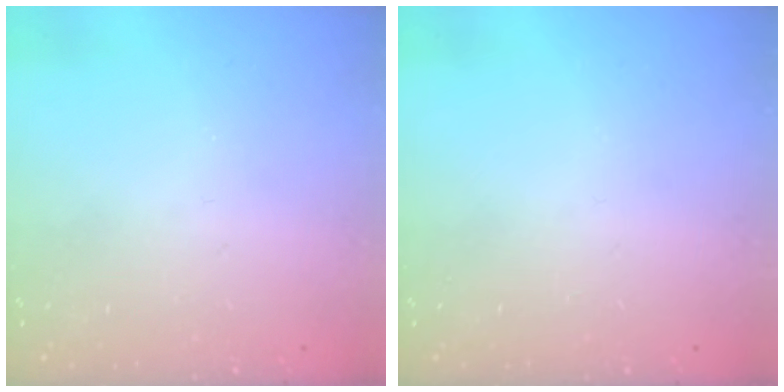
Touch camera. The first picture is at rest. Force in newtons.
{"total": 0.0}